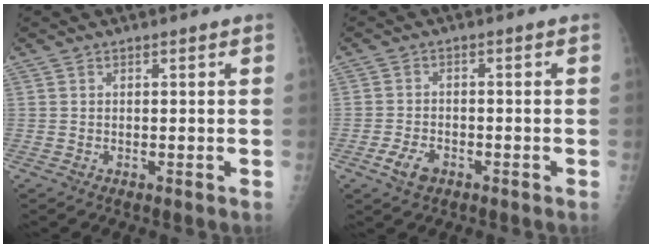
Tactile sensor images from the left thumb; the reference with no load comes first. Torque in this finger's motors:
{"motor_torque": [-0.84, 0.44, 0.33, 0.15, 0.01]}